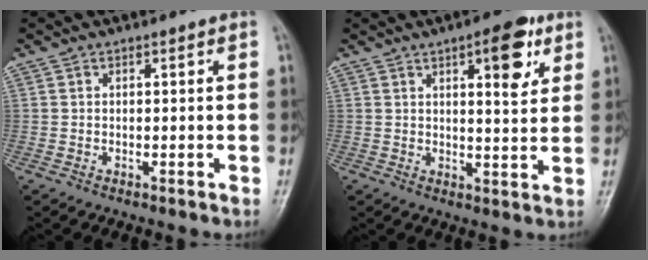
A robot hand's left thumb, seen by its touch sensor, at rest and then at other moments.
{"total": 8.9, "force": [4.2, 3.3, 7.2], "torque": [-0.077, -0.017, 0.053]}